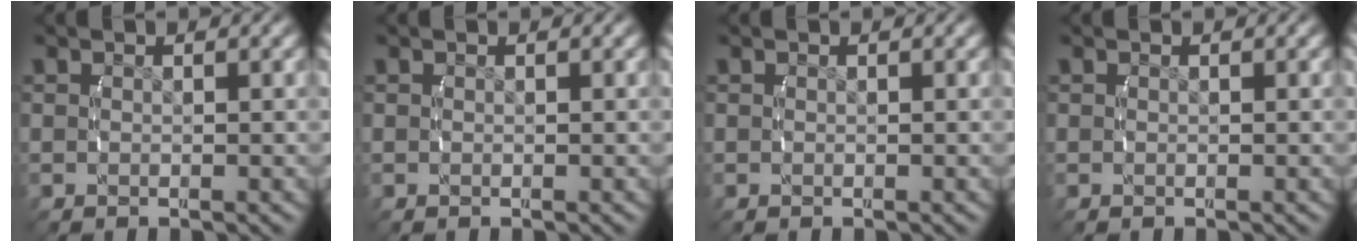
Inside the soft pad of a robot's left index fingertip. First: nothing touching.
{"total": 0.0}
{"total": 0.0}
{"total": 0.0}